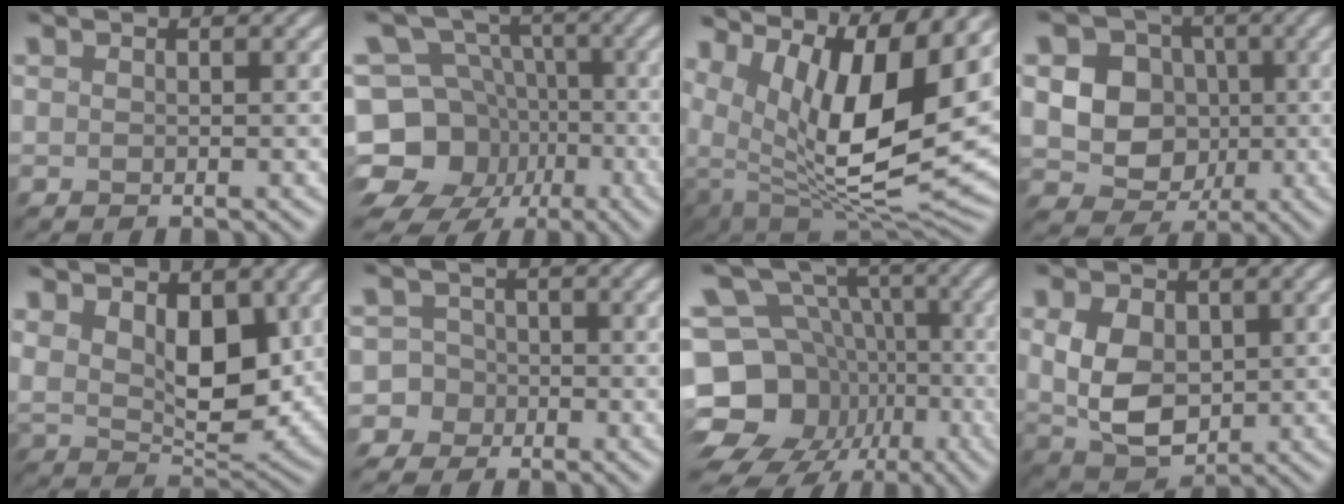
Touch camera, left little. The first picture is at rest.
{"total": 13.3, "force": [-5.6, 10.8, 5.2], "torque": [-0.107, -0.007, -0.113]}
{"total": 14.1, "force": [6.2, 6.2, 11.1], "torque": [-0.195, 0.010, 0.103]}
{"total": 9.6, "force": [0.4, 8.9, 3.7], "torque": [-0.074, 0.017, -0.016]}
{"total": 8.0, "force": [2.6, 4.5, 6.1], "torque": [-0.112, -0.010, 0.042]}
{"total": 6.2, "force": [-3.0, 5.4, 0.8], "torque": [0.005, 0.008, -0.084]}
{"total": 16.8, "force": [-7.1, 13.3, 7.4], "torque": [-0.160, -0.012, -0.121]}
{"total": 6.2, "force": [0.2, 4.2, 4.5], "torque": [-0.097, -0.007, 0.003]}